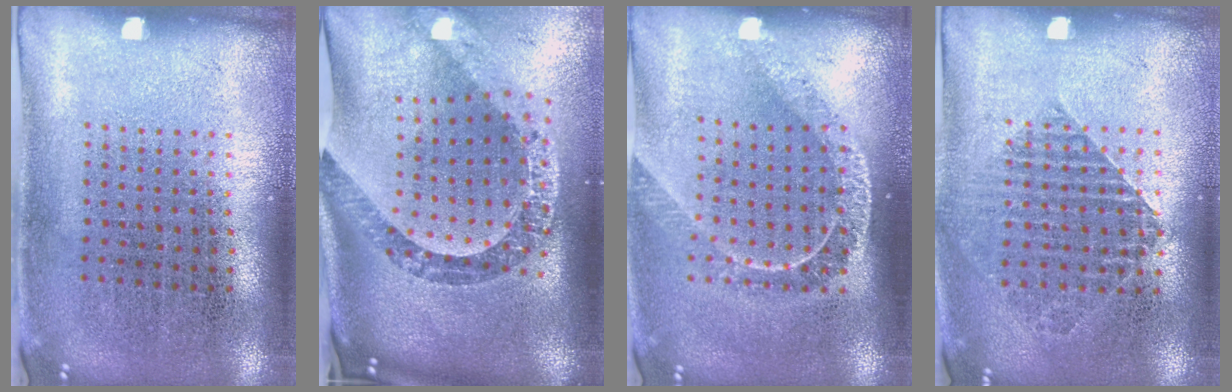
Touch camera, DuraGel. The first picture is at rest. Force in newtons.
{"total": 3.0, "press": 2.2, "slide": 2.0}
{"total": 1.8, "press": 1.5, "slide": 1.0}
{"total": 1.3, "press": 1.2, "slide": 0.4}